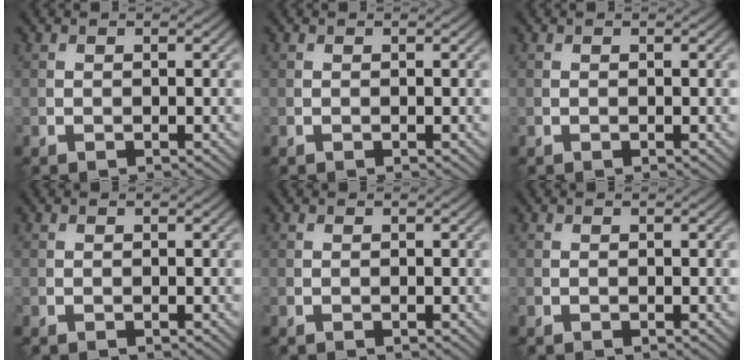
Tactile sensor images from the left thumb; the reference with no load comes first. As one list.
[{"total": 0.0}, {"total": 0.0}, {"total": 0.0}, {"total": 0.0}, {"total": 0.0}]